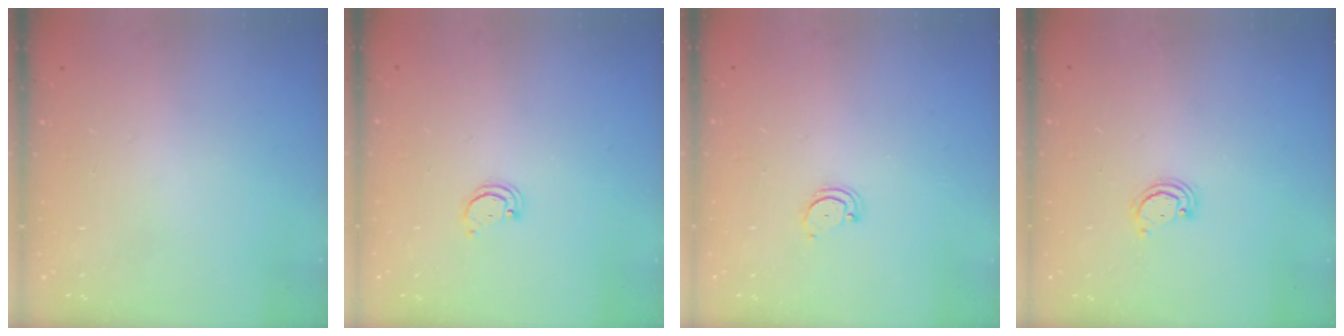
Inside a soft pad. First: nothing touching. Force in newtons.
{"total": 1.5, "press": 1.5, "slide": 0.1}
{"total": 2.7, "press": 2.7, "slide": 0.3}
{"total": 2.6, "press": 2.6, "slide": 0.3}